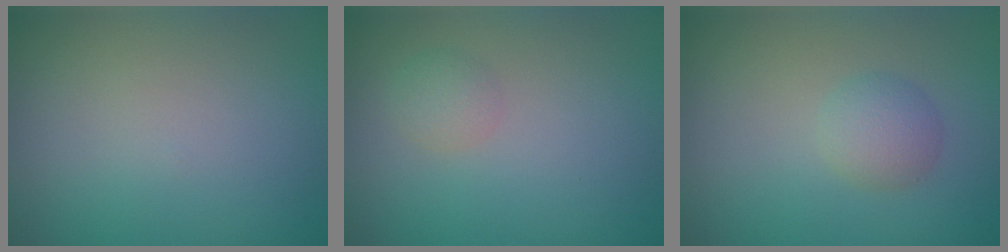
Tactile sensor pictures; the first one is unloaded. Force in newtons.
{"total": 1.3, "press": 1.3, "slide": 0.1}
{"total": 2.0, "press": 2.0, "slide": 0.0}